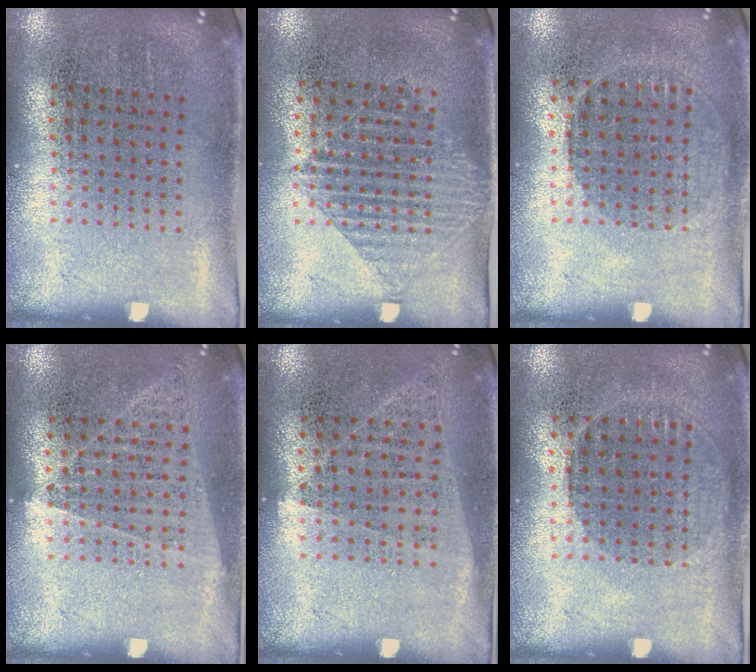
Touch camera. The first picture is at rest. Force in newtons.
{"total": 1.2, "press": 1.0, "slide": 0.6}
{"total": 1.0, "press": 0.9, "slide": 0.4}
{"total": 1.0, "press": 1.0, "slide": 0.1}
{"total": 1.0, "press": 0.9, "slide": 0.4}
{"total": 1.0, "press": 0.9, "slide": 0.4}